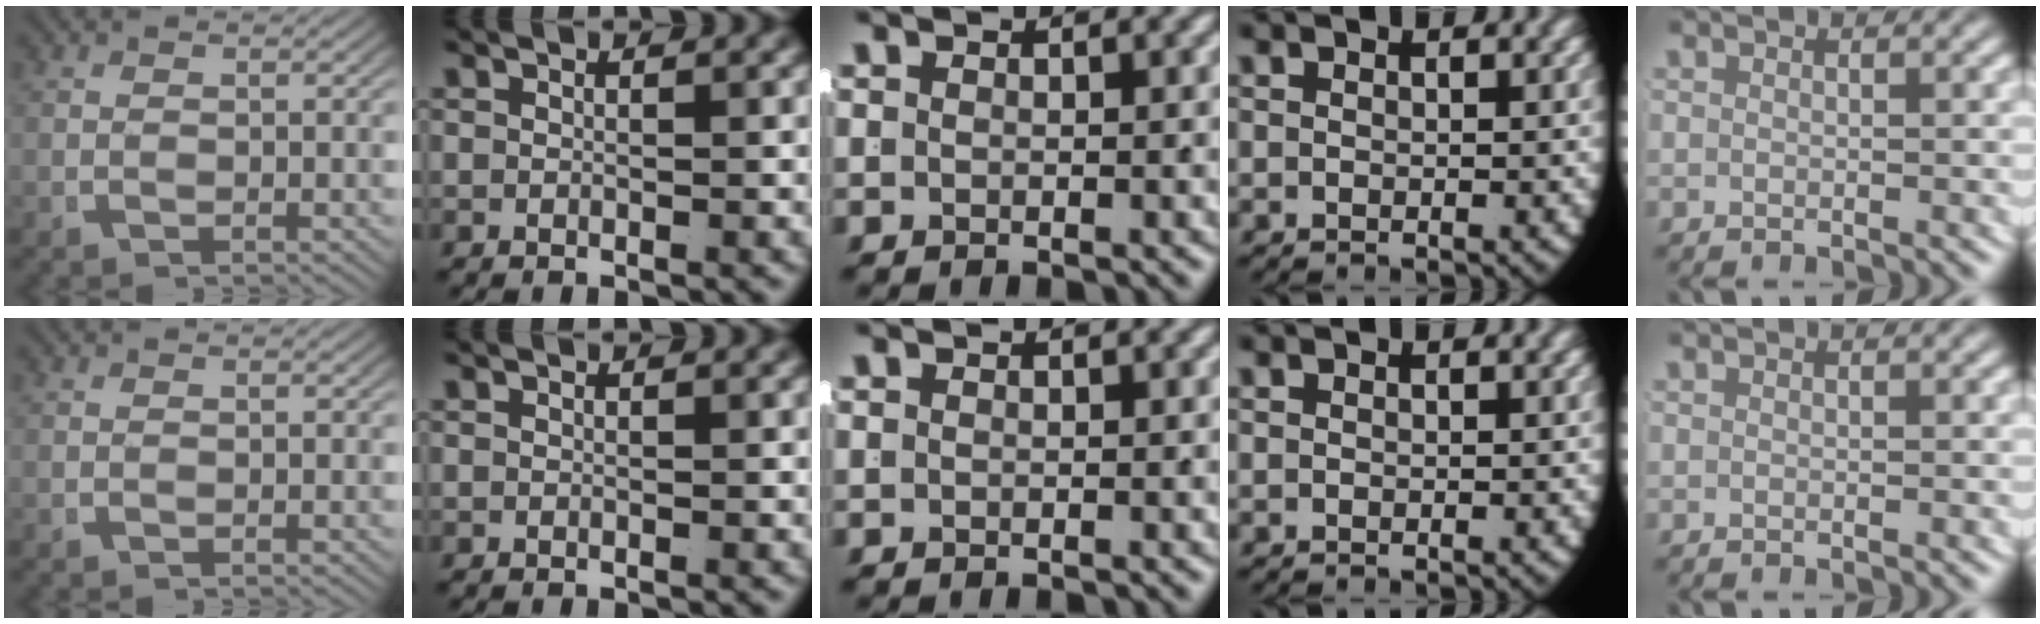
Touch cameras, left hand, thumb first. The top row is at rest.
{}